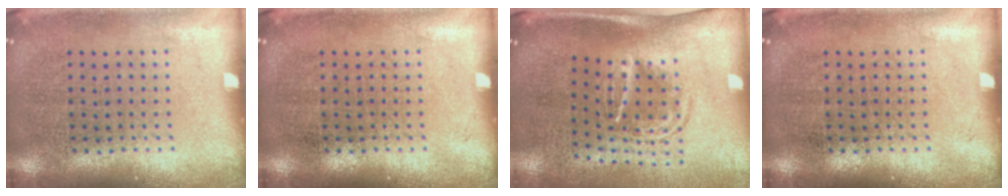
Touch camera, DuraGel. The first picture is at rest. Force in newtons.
{"total": 0.0}
{"total": 1.8, "press": 1.2, "slide": 1.3}
{"total": 0.0}